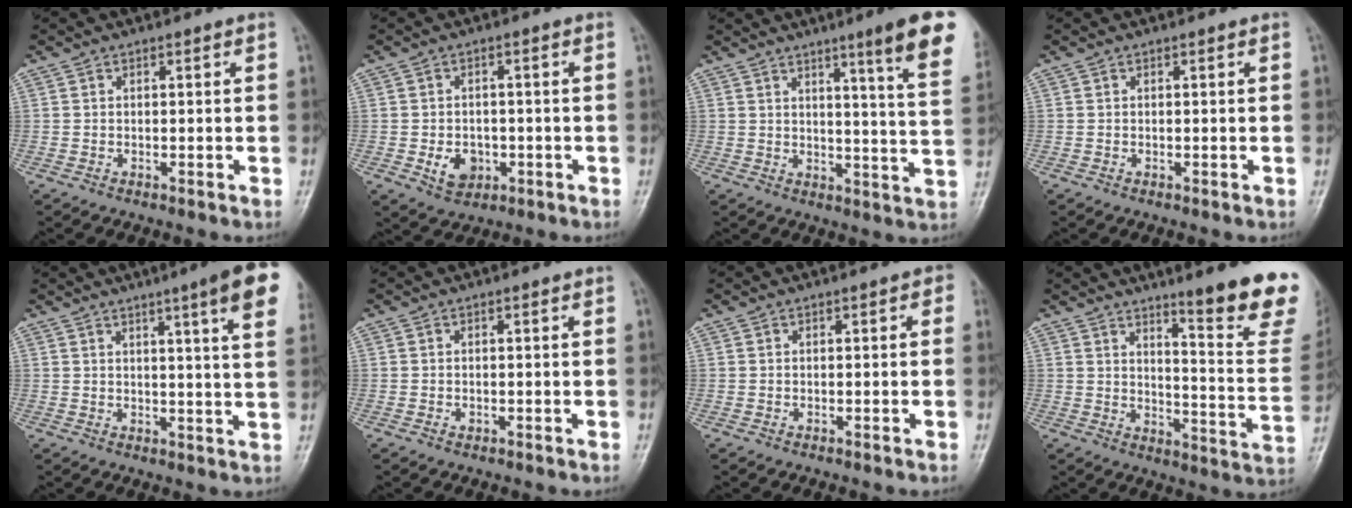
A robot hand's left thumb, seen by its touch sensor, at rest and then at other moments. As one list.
[{"total": 5.2, "force": [-1.4, 4.0, 2.9], "torque": [-0.031, 0.004, -0.017]}, {"total": 13.8, "force": [7.9, 0.6, 11.3], "torque": [-0.135, -0.045, 0.094]}, {"total": 0.0}, {"total": 10.2, "force": [5.1, 0.8, 8.8], "torque": [-0.105, -0.007, 0.052]}, {"total": 0.5, "force": [-0.2, 0.4, 0.3], "torque": [-0.004, 0.000, -0.004]}, {"total": 1.0, "force": [0.1, 0.6, 0.7], "torque": [0.005, 0.004, -0.006]}, {"total": 17.6, "force": [12.0, 2.0, 12.7], "torque": [-0.127, -0.092, 0.163]}]